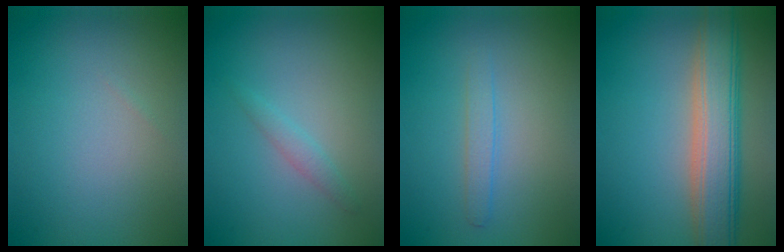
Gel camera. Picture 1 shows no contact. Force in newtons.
{"total": 1.1, "press": 1.1, "slide": 0.1}
{"total": 1.3, "press": 1.3, "slide": 0.1}
{"total": 7.2, "press": 7.2, "slide": 0.1}